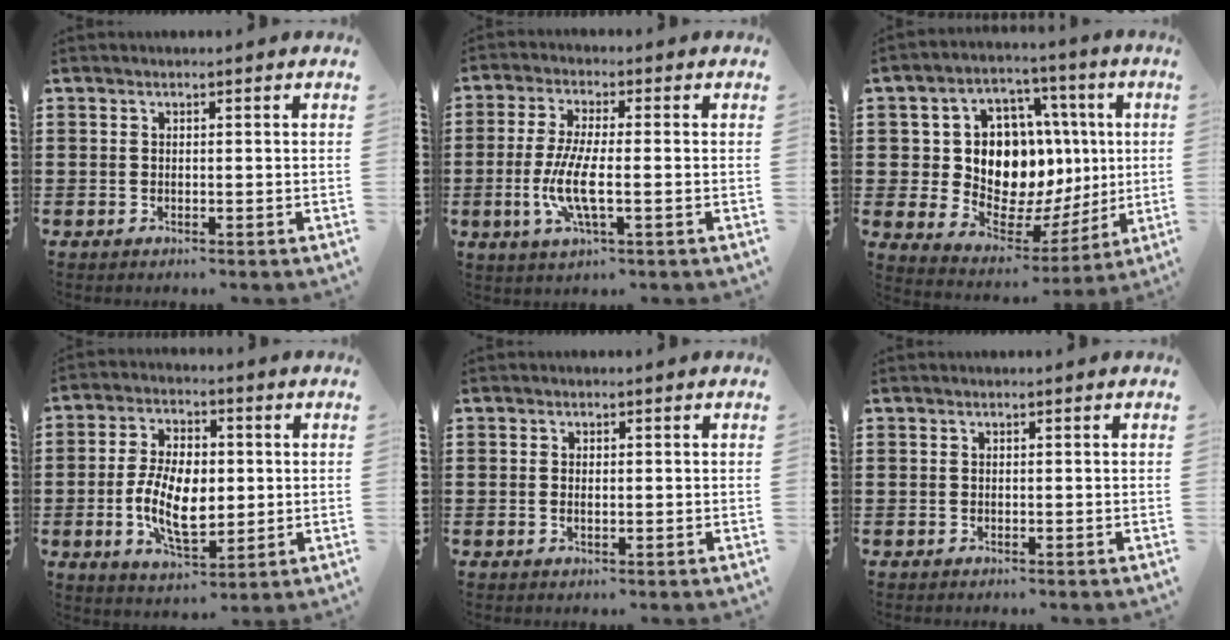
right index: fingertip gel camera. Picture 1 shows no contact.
{"total": 7.4, "force": [-1.7, 1.8, 7.0], "torque": [-0.153, -0.014, -0.039]}
{"total": 11.7, "force": [2.5, 9.6, 6.2], "torque": [-0.131, -0.014, 0.054]}
{"total": 9.9, "force": [-0.7, 5.3, 8.3], "torque": [-0.168, 0.005, -0.016]}
{"total": 1.0, "force": [-0.1, 0.5, 0.9], "torque": [-0.019, 0.001, -0.002]}
{"total": 0.0}